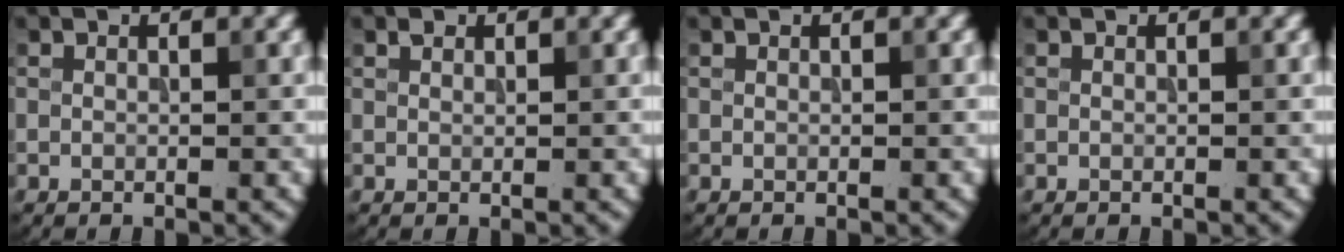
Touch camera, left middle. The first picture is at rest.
{"total": 0.6, "force": [0.5, 0.3, 0.1], "torque": [-0.001, -0.001, 0.011]}
{"total": 0.0}
{"total": 0.0}